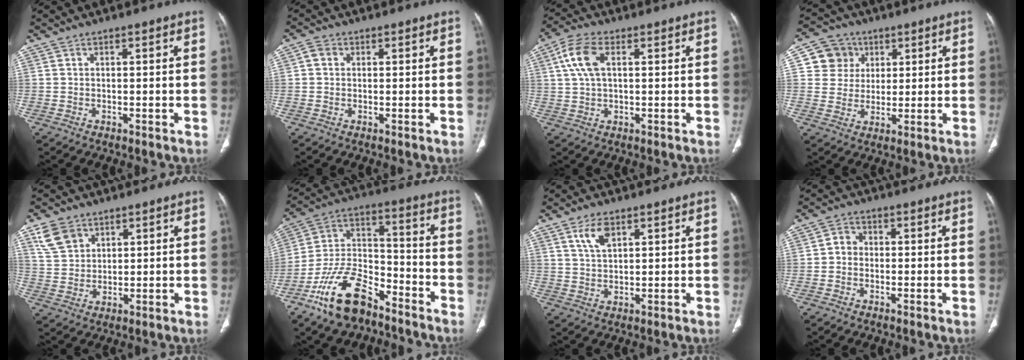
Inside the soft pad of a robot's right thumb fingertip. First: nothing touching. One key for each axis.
{"total": 2.0, "fx": 0.4, "fy": 1.7, "fz": 1.0, "tx": -0.016, "ty": 0.006, "tz": 0.005}
{"total": 7.5, "fx": 2.1, "fy": 3.9, "fz": 6.1, "tx": -0.134, "ty": 0.015, "tz": 0.040}
{"total": 8.3, "fx": 2.7, "fy": 7.7, "fz": 1.6, "tx": 0.006, "ty": -0.004, "tz": 0.047}
{"total": 6.6, "fx": 3.8, "fy": 4.6, "fz": 2.8, "tx": -0.036, "ty": -0.013, "tz": 0.081}
{"total": 16.3, "fx": -11.0, "fy": 8.0, "fz": 9.1, "tx": -0.154, "ty": 0.078, "tz": -0.203}
{"total": 4.7, "fx": 2.6, "fy": 2.2, "fz": 3.3, "tx": -0.056, "ty": -0.010, "tz": 0.053}
{"total": 2.7, "fx": -0.4, "fy": 2.3, "fz": 1.2, "tx": -0.005, "ty": 0.011, "tz": -0.016}